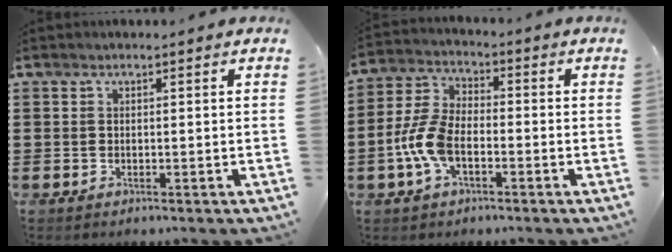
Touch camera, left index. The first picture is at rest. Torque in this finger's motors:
{"motor_torque": [1.43, 0.71, 0.39, 0.11]}